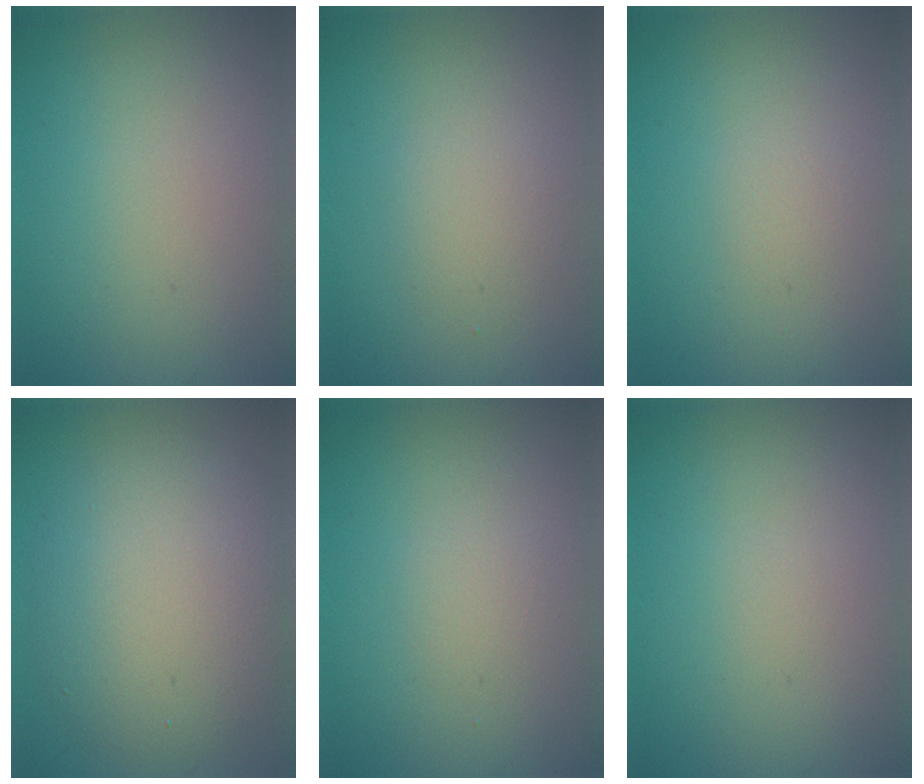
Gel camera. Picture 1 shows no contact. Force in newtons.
{"total": 1.8, "press": 1.8, "slide": 0.1}
{"total": 0.5, "press": 0.5, "slide": 0.1}
{"total": 7.5, "press": 7.4, "slide": 0.5}
{"total": 0.9, "press": 0.9, "slide": 0.0}
{"total": 0.0}